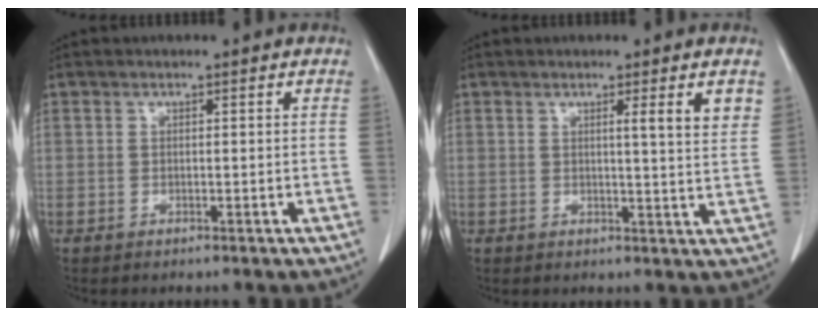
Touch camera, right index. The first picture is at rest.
{"total": 4.8, "force": [2.2, -0.3, 4.2], "torque": [-0.051, -0.011, 0.026]}